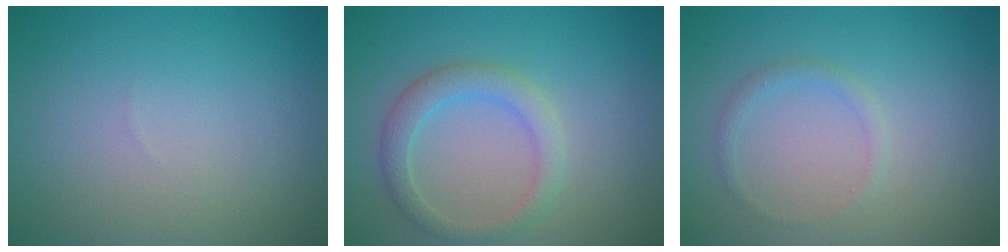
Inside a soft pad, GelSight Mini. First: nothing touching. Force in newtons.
{"total": 2.8, "press": 2.8, "slide": 0.3}
{"total": 1.0, "press": 1.0, "slide": 0.0}